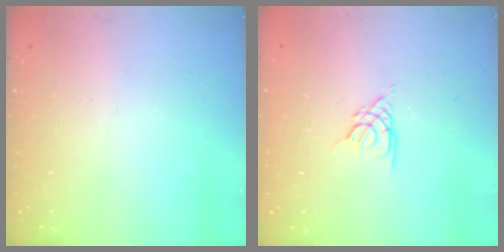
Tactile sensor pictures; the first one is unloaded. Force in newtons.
{"total": 2.7, "press": 2.7, "slide": 0.4}